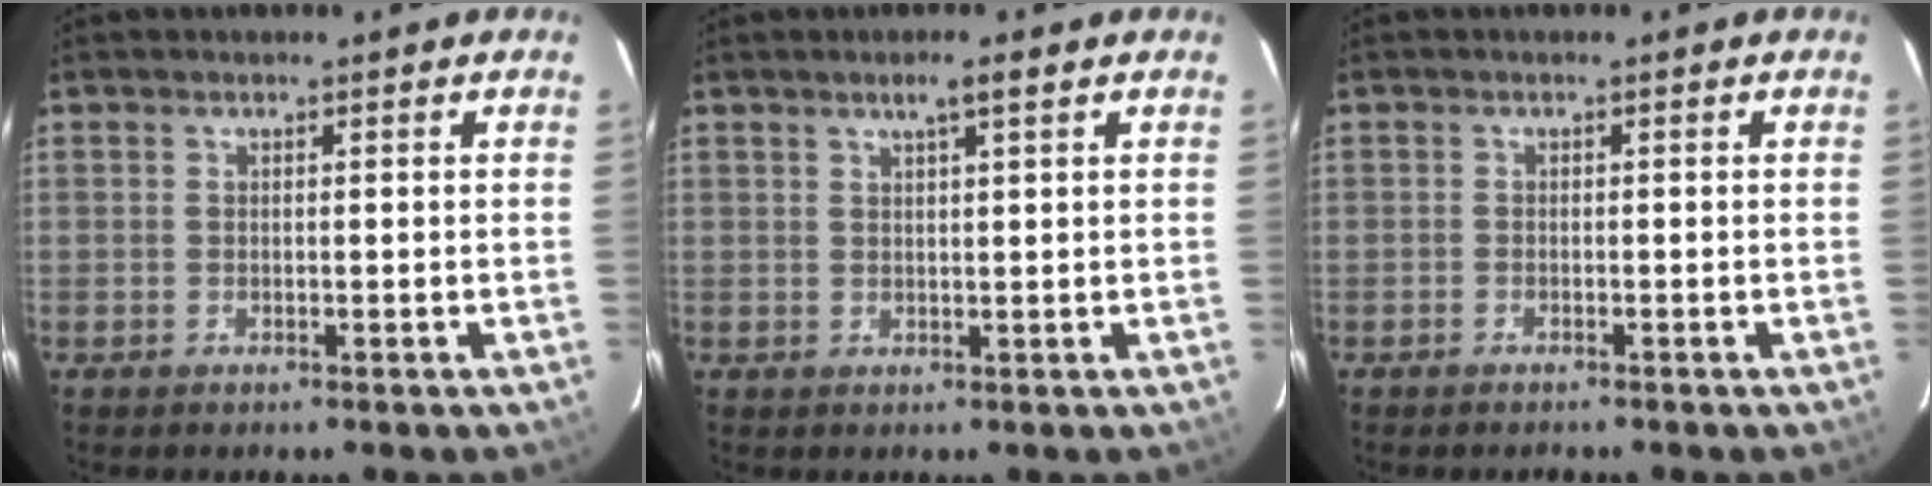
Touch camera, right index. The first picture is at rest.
{"total": 2.8, "force": [1.7, 0.0, 2.2], "torque": [-0.040, 0.006, 0.031]}
{"total": 1.0, "force": [-1.0, 0.3, 0.0], "torque": [-0.006, 0.001, -0.019]}